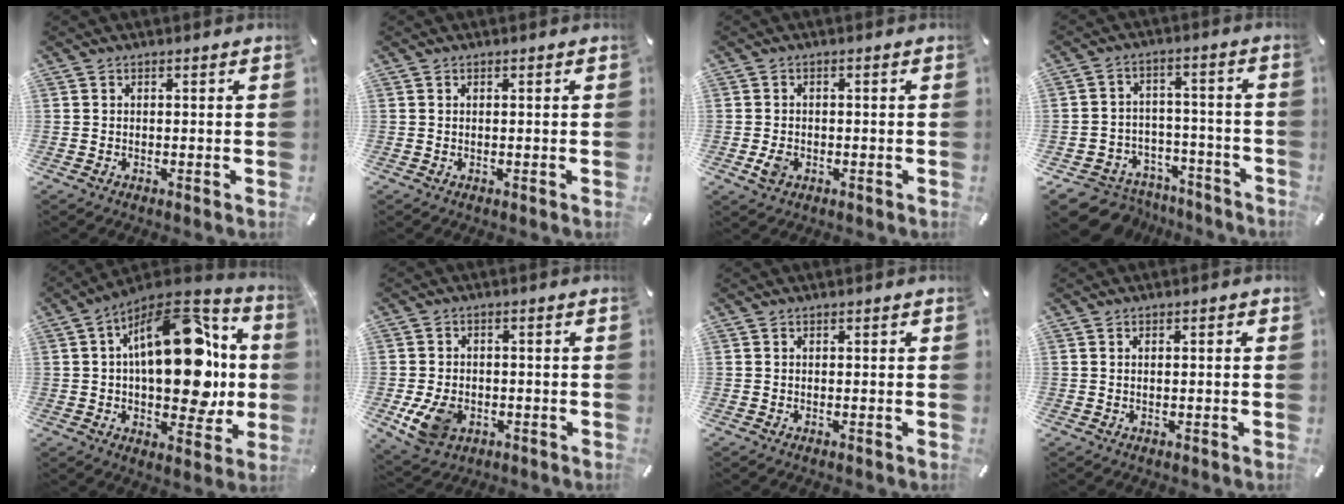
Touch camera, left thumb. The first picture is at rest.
{"total": 0.6, "force": [0.0, 0.0, 0.6], "torque": [-0.009, -0.002, 0.000]}
{"total": 3.0, "force": [-0.9, 2.1, 1.9], "torque": [-0.047, -0.002, -0.019]}
{"total": 7.6, "force": [-4.9, 5.6, 1.3], "torque": [-0.021, 0.030, -0.084]}
{"total": 24.2, "force": [3.4, 13.4, 19.8], "torque": [-0.279, -0.009, 0.065]}
{"total": 8.3, "force": [-2.4, 6.3, 4.9], "torque": [-0.100, 0.002, -0.045]}
{"total": 0.0}
{"total": 1.3, "force": [0.0, 0.3, 1.2], "torque": [-0.023, -0.002, 0.000]}